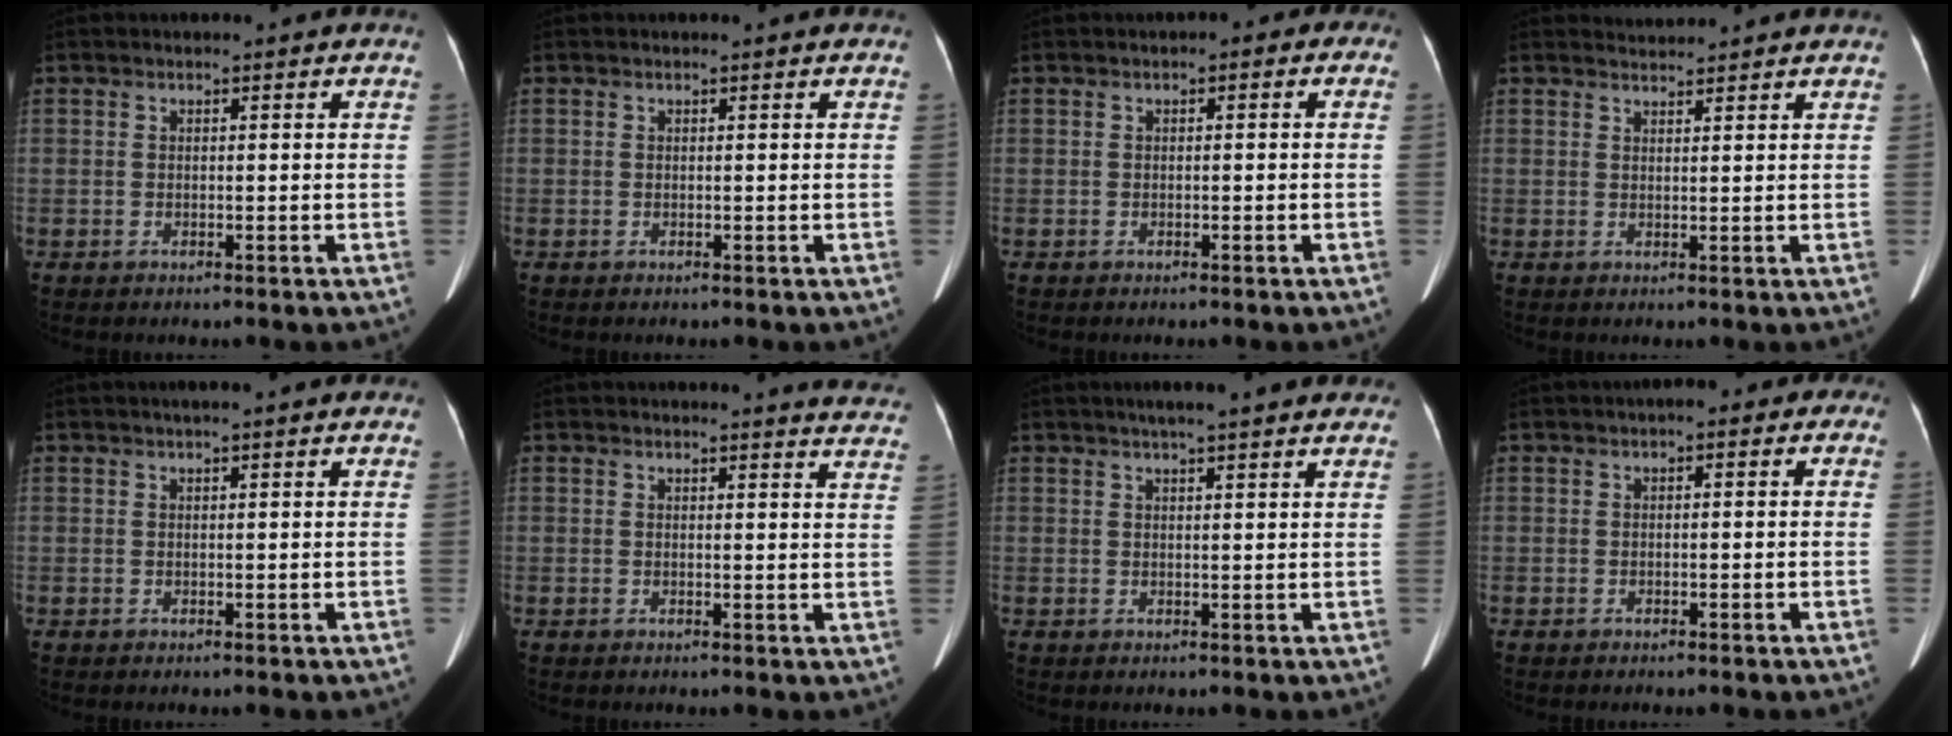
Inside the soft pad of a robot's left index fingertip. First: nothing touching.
{"total": 0.0}
{"total": 1.1, "force": [-0.3, 0.7, 0.8], "torque": [-0.003, 0.009, -0.013]}
{"total": 2.6, "force": [2.5, -0.1, -0.3], "torque": [-0.004, 0.015, 0.040]}
{"total": 3.7, "force": [2.8, 0.2, 2.4], "torque": [-0.033, 0.028, 0.035]}
{"total": 9.8, "force": [9.7, 0.6, 1.6], "torque": [0.007, -0.061, 0.068]}
{"total": 9.5, "force": [7.8, 0.9, 5.4], "torque": [-0.071, 0.024, 0.087]}
{"total": 1.8, "force": [0.2, 1.1, 1.4], "torque": [-0.011, 0.011, -0.011]}